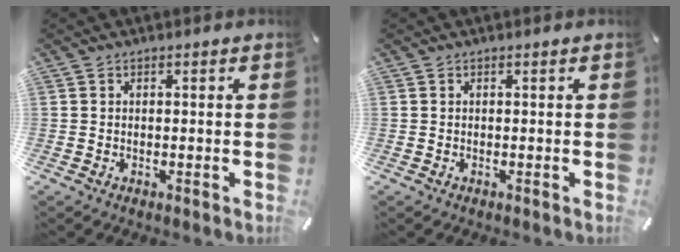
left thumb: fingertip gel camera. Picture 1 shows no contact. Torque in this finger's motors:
{"motor_torque": [0.00, 0.00, 0.00, 0.00, 0.00]}